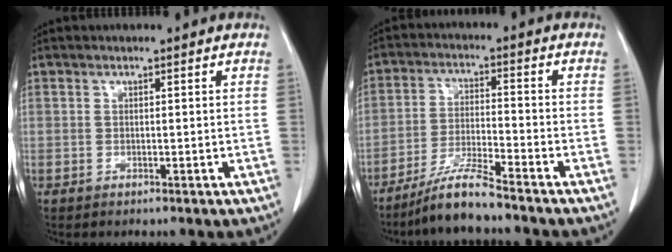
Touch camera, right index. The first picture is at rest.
{"total": 7.1, "force": [-6.0, -0.7, 3.7], "torque": [-0.076, -0.025, -0.117]}